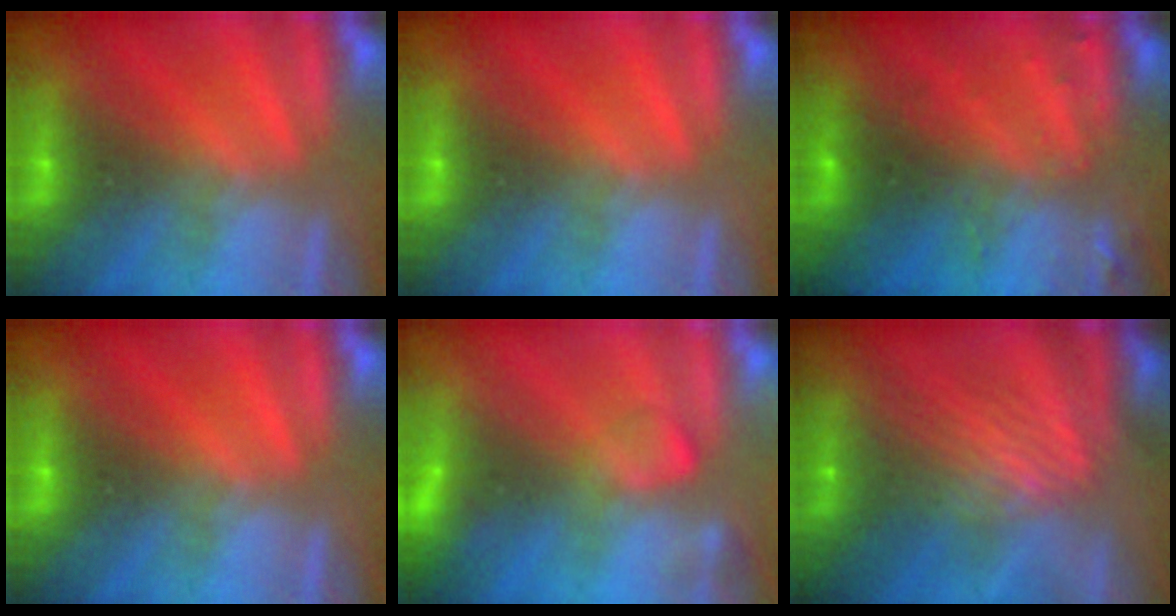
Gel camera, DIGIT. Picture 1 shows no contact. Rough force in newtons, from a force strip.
{"total": 0.0}
{"total": 2.9}
{"total": 0.0}
{"total": 2.5}
{"total": 9.7}